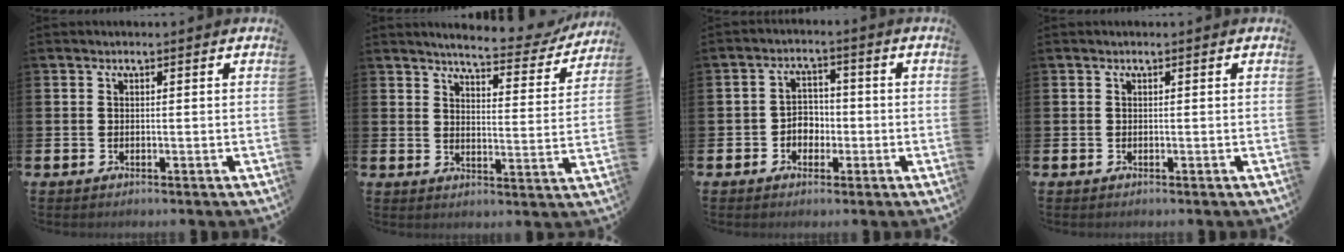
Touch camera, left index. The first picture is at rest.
{"total": 5.2, "force": [4.9, 0.7, 1.5], "torque": [-0.039, -0.036, 0.079]}
{"total": 3.4, "force": [-1.2, 2.8, 1.5], "torque": [-0.027, 0.007, -0.030]}
{"total": 0.0}